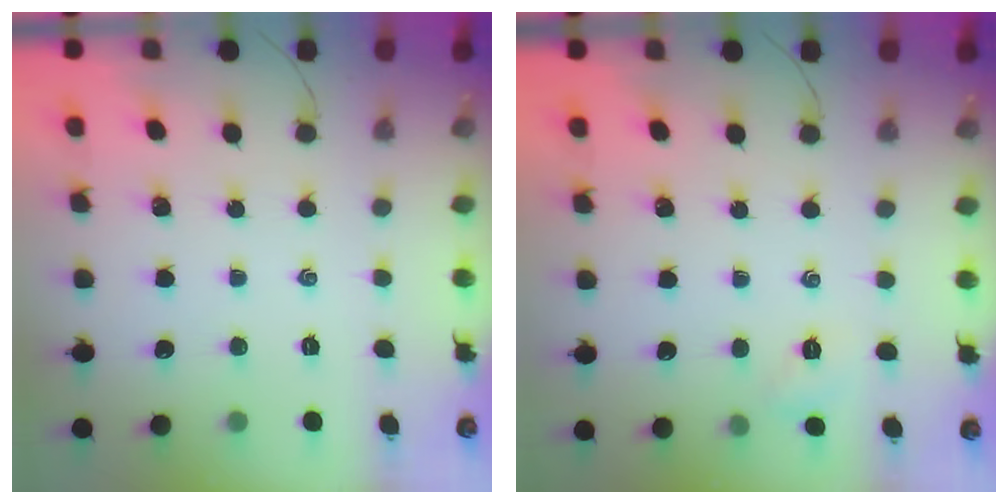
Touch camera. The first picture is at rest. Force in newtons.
{"total": 2.1, "press": 2.1, "slide": 0.6}